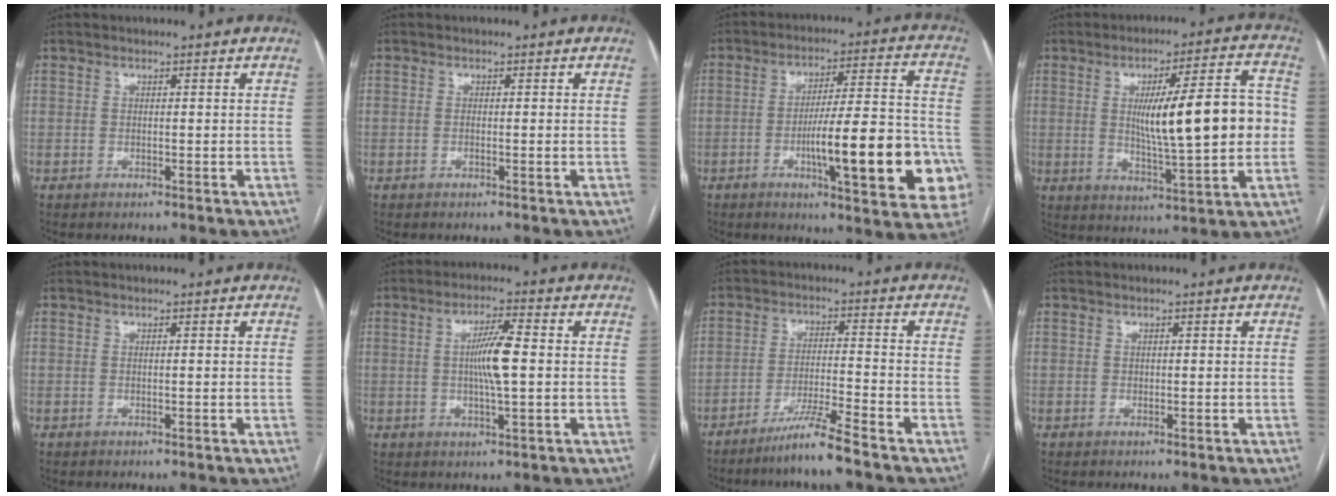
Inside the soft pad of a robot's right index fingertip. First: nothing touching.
{"total": 0.7, "force": [-0.2, 0.0, 0.6], "torque": [-0.012, 0.000, -0.002]}
{"total": 19.1, "force": [-5.9, 3.2, 17.9], "torque": [-0.200, 0.019, -0.071]}
{"total": 15.6, "force": [0.7, 2.2, 15.4], "torque": [-0.232, 0.015, 0.015]}
{"total": 0.0}
{"total": 6.6, "force": [0.2, 0.5, 6.6], "torque": [-0.123, 0.002, 0.001]}
{"total": 7.0, "force": [-5.6, -1.3, 4.1], "torque": [-0.072, -0.022, -0.106]}
{"total": 0.0}